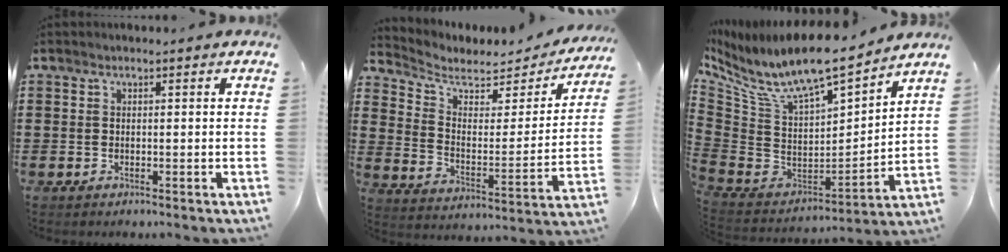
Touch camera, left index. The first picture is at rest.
{"total": 5.0, "force": [3.8, 2.5, 2.0], "torque": [-0.063, -0.019, 0.064]}
{"total": 9.7, "force": [7.9, 1.9, 5.2], "torque": [-0.137, -0.067, 0.135]}